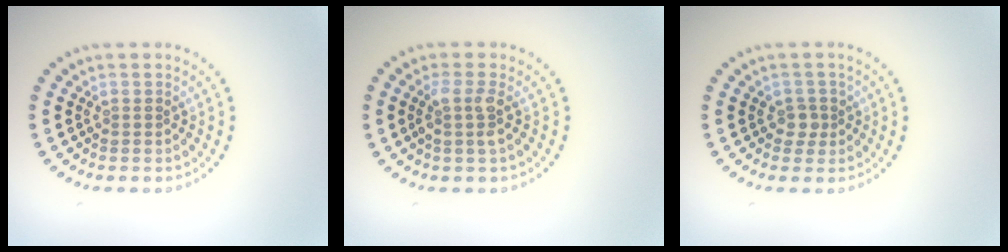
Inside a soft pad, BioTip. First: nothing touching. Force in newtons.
{"total": 1.9, "press": 1.6, "slide": 1.1}
{"total": 1.5, "press": 1.2, "slide": 0.9}